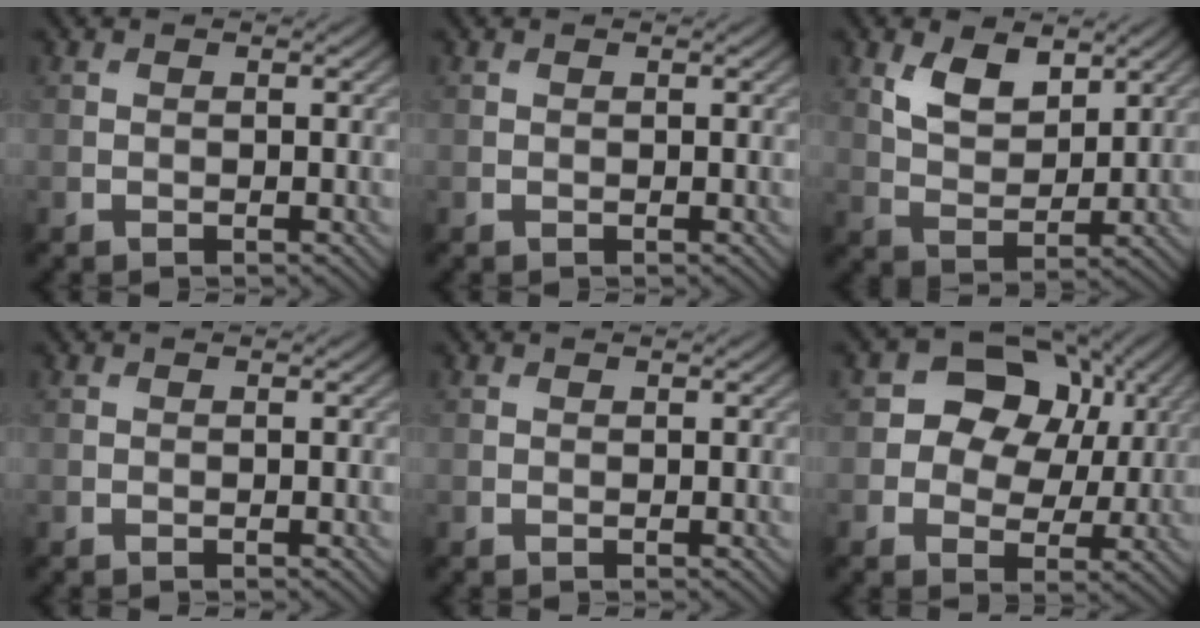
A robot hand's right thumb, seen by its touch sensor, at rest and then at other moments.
{"total": 0.0}
{"total": 5.9, "force": [3.2, 3.1, 3.8], "torque": [-0.079, -0.009, 0.061]}
{"total": 0.0}
{"total": 0.0}
{"total": 10.9, "force": [2.8, 8.5, 6.2], "torque": [-0.102, 0.020, 0.025]}